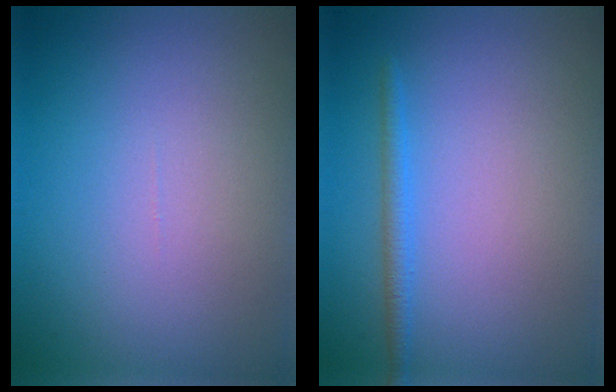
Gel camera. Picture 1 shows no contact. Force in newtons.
{"total": 1.5, "press": 1.5, "slide": 0.1}